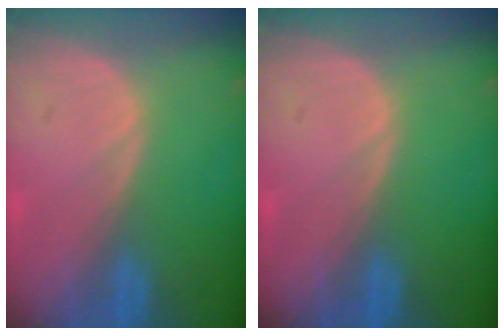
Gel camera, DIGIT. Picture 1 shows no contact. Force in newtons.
{"total": 0.0}